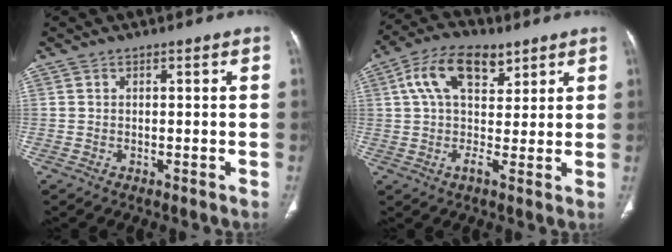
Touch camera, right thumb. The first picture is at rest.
{"total": 11.2, "force": [4.9, 5.9, 8.2], "torque": [-0.124, 0.003, 0.081]}